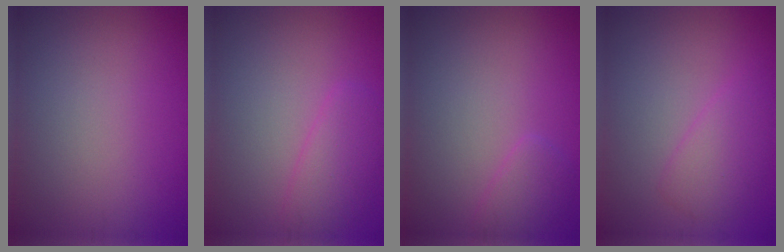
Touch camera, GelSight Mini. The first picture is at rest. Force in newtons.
{"total": 2.7, "press": 2.7, "slide": 0.1}
{"total": 1.5, "press": 1.5, "slide": 0.2}
{"total": 2.7, "press": 2.7, "slide": 0.2}